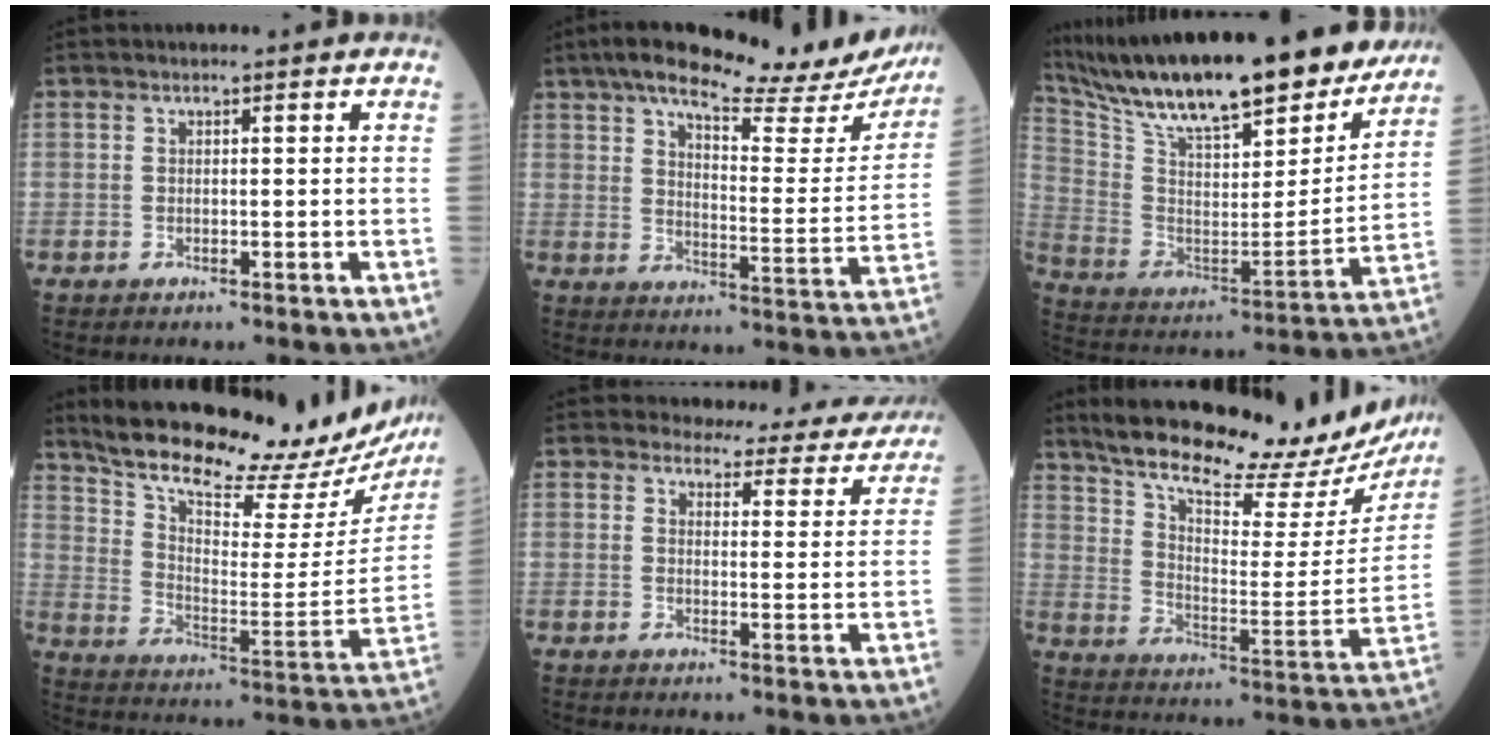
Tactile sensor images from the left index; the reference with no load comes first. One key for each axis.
{"total": 25.1, "fx": 21.3, "fy": 4.0, "fz": 12.6, "tx": -0.188, "ty": -0.031, "tz": 0.268}
{"total": 28.9, "fx": 24.5, "fy": 6.3, "fz": 14.1, "tx": -0.250, "ty": -0.026, "tz": 0.364}
{"total": 27.0, "fx": 23.6, "fy": 6.2, "fz": 11.6, "tx": -0.192, "ty": -0.064, "tz": 0.314}
{"total": 12.2, "fx": 11.5, "fy": 3.8, "fz": 1.1, "tx": 0.023, "ty": -0.027, "tz": 0.103}
{"total": 27.2, "fx": 23.5, "fy": 5.8, "fz": 12.3, "tx": -0.198, "ty": -0.051, "tz": 0.309}